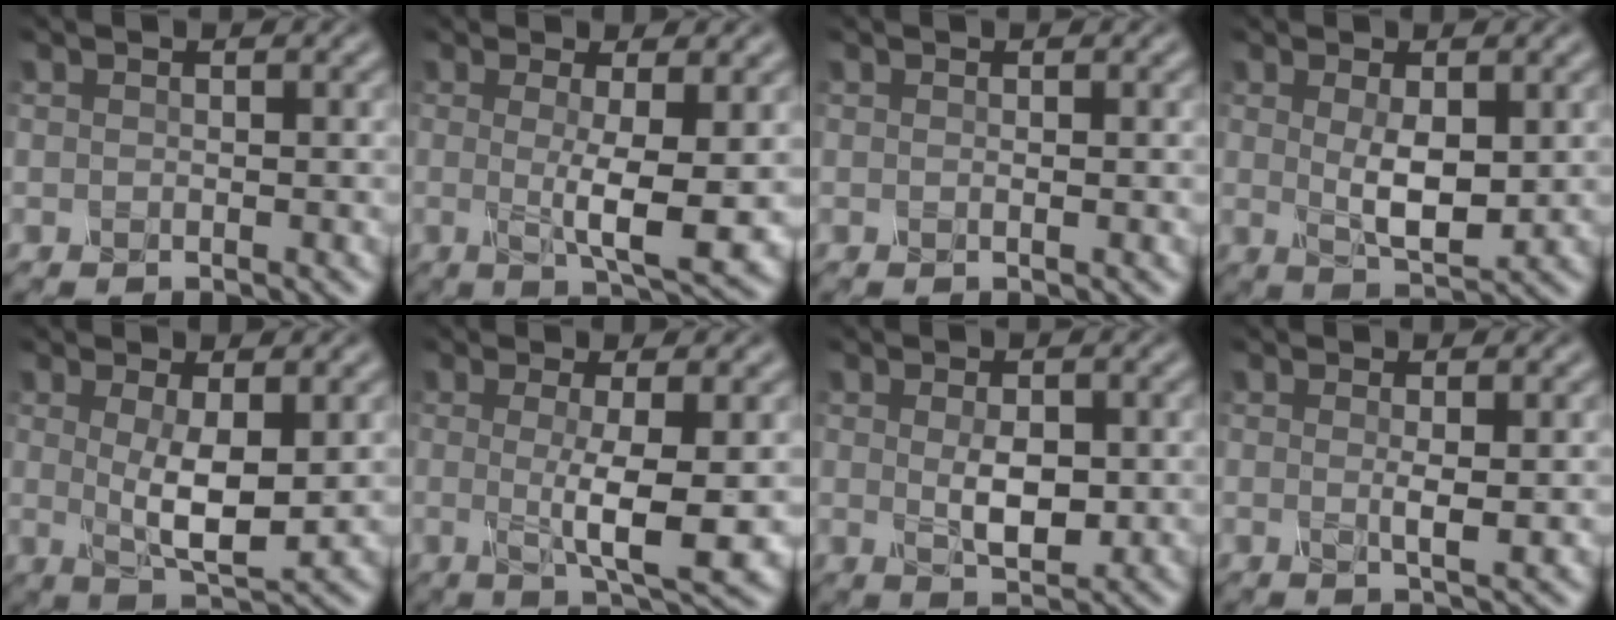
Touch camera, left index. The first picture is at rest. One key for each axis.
{"total": 5.2, "fx": 0.0, "fy": 0.9, "fz": 5.1, "tx": -0.082, "ty": -0.013, "tz": 0.001}
{"total": 0.0}
{"total": 4.0, "fx": 0.5, "fy": 1.5, "fz": 3.7, "tx": -0.071, "ty": -0.006, "tz": 0.015}
{"total": 4.7, "fx": 0.5, "fy": 1.3, "fz": 4.5, "tx": -0.084, "ty": -0.011, "tz": 0.015}
{"total": 5.3, "fx": -0.2, "fy": 0.9, "fz": 5.2, "tx": -0.085, "ty": -0.010, "tz": -0.003}
{"total": 3.2, "fx": 0.0, "fy": 1.6, "fz": 2.8, "tx": -0.053, "ty": -0.006, "tz": 0.005}
{"total": 1.8, "fx": 0.1, "fy": 0.2, "fz": 1.8, "tx": -0.032, "ty": -0.004, "tz": -0.001}